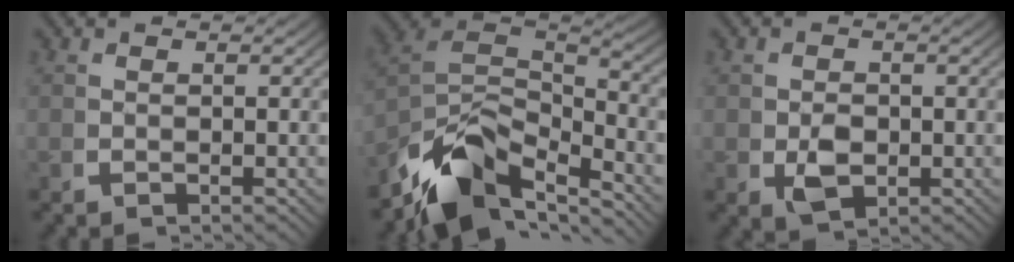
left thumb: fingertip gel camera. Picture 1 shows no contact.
{"total": 12.2, "force": [-4.0, 7.8, 8.5], "torque": [-0.179, -0.044, -0.054]}
{"total": 3.4, "force": [-0.5, 2.4, 2.4], "torque": [-0.047, -0.019, 0.002]}